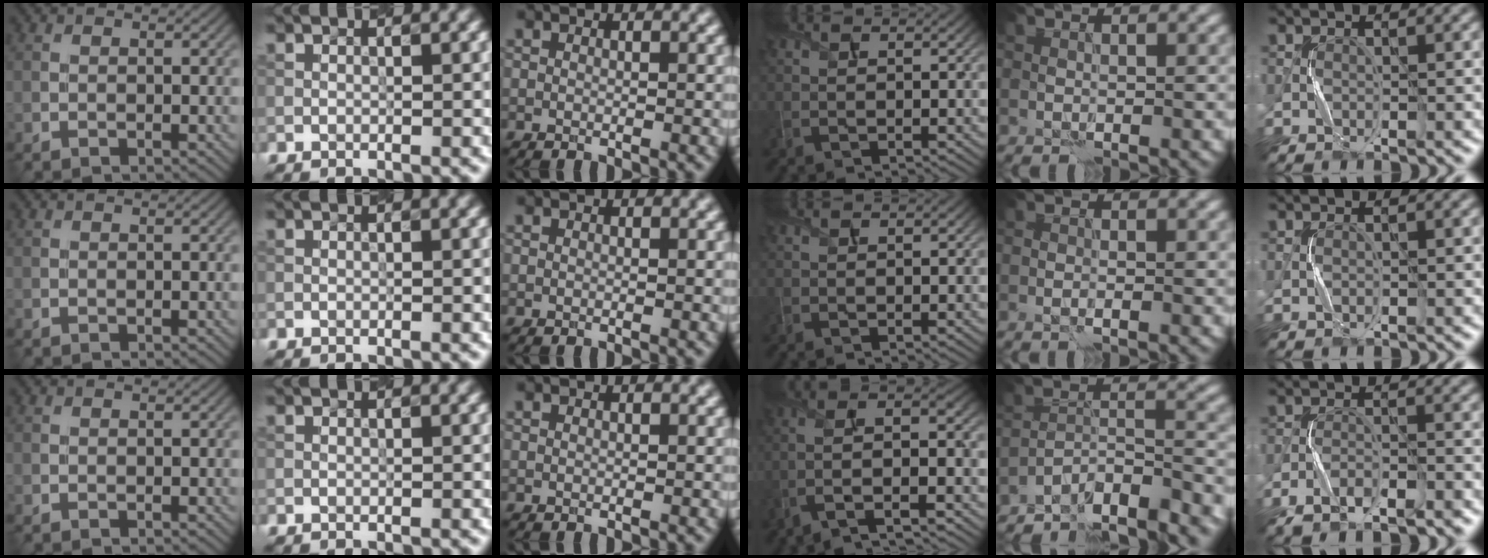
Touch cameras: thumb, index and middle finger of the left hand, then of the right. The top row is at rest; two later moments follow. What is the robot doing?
{"motion": "squeeze", "object": "sponge"}